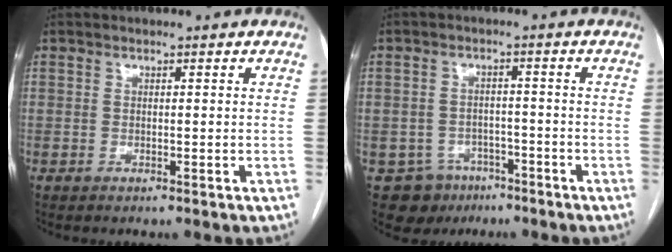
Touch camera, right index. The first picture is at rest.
{"total": 6.4, "force": [-3.8, 5.2, 0.5], "torque": [-0.003, 0.009, -0.050]}